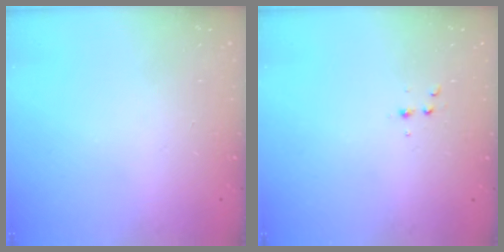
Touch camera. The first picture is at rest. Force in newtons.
{"total": 2.9, "press": 2.7, "slide": 1.1}